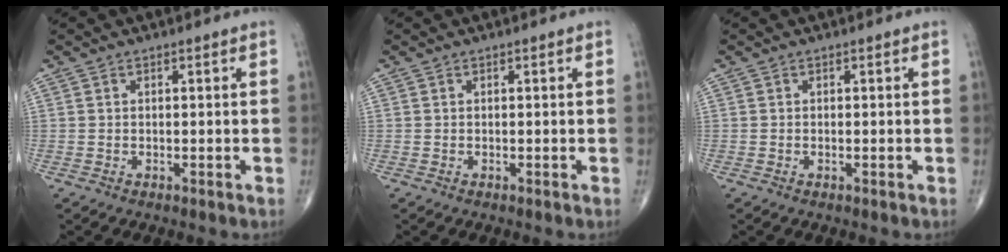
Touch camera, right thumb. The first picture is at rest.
{"total": 0.0}
{"total": 0.0}